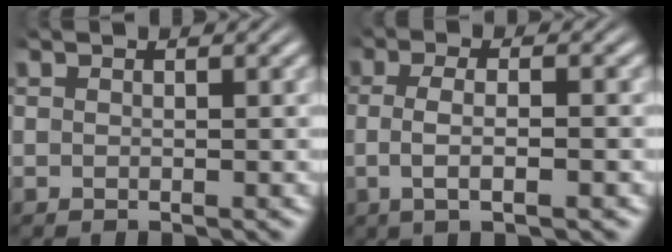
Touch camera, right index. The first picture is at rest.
{"total": 3.7, "force": [-0.4, 1.1, 3.5], "torque": [-0.068, -0.002, -0.006]}